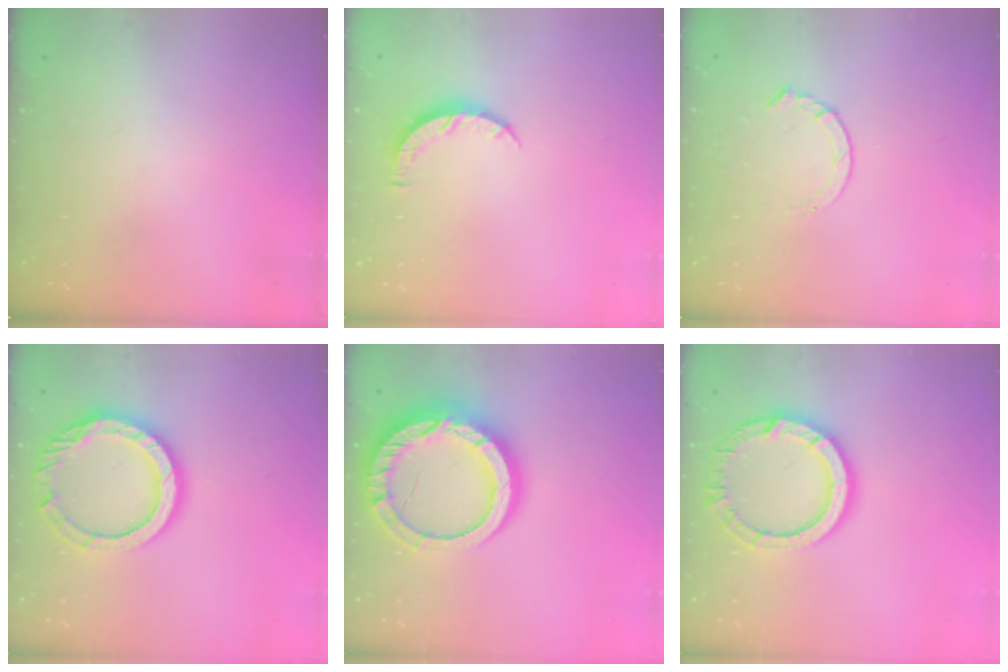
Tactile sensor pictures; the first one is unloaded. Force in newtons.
{"total": 5.2, "press": 5.2, "slide": 0.5}
{"total": 4.7, "press": 4.7, "slide": 0.6}
{"total": 13.9, "press": 13.9, "slide": 1.0}
{"total": 19.6, "press": 19.5, "slide": 1.8}
{"total": 12.7, "press": 12.6, "slide": 0.9}